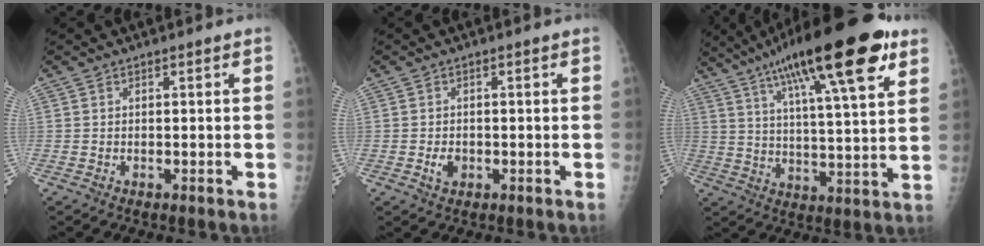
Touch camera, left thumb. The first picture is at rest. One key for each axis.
{"total": 2.3, "fx": -0.7, "fy": 1.7, "fz": 1.4, "tx": -0.020, "ty": 0.001, "tz": -0.008}
{"total": 24.0, "fx": 13.3, "fy": 5.4, "fz": 19.2, "tx": -0.300, "ty": -0.020, "tz": 0.208}